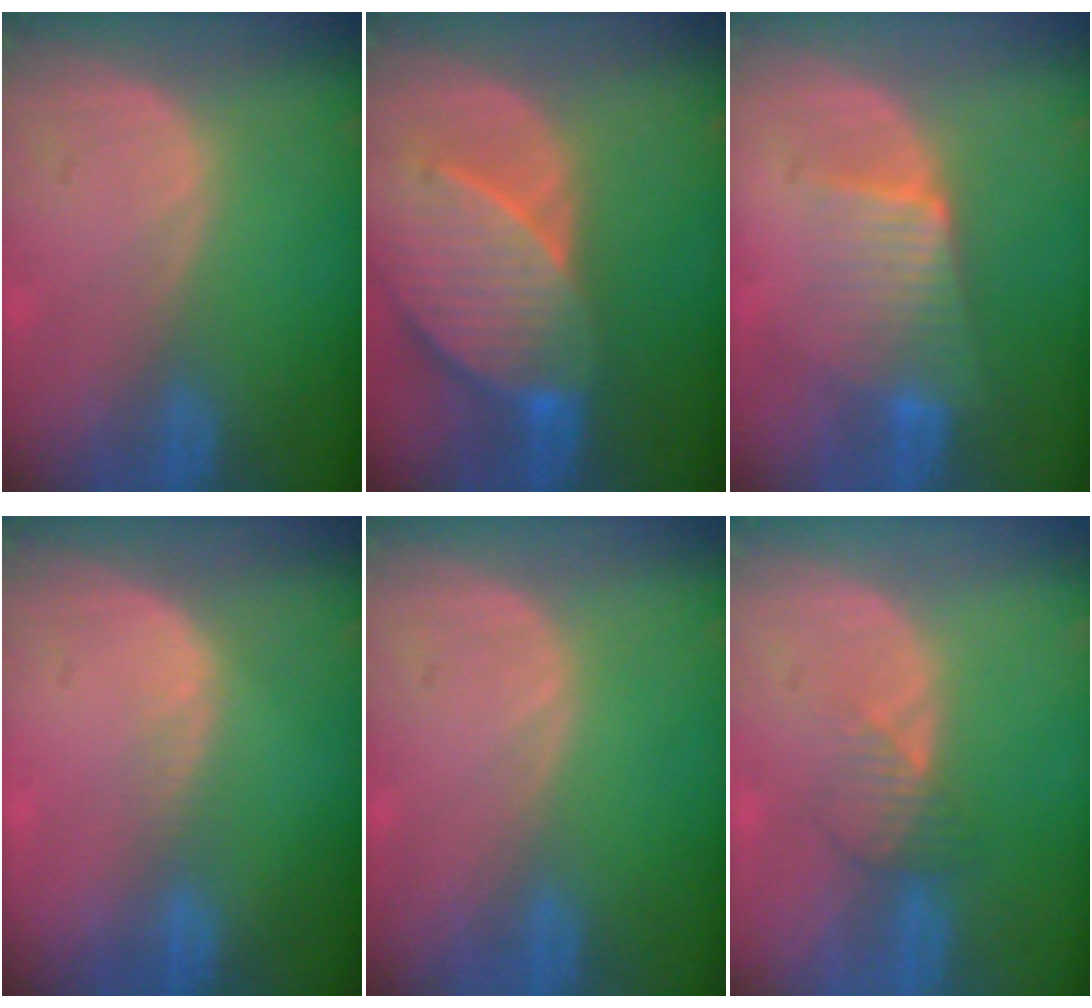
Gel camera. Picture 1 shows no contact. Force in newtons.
{"total": 10.1, "press": 8.9, "slide": 4.7}
{"total": 6.2, "press": 5.9, "slide": 1.8}
{"total": 1.5, "press": 1.0, "slide": 1.1}
{"total": 0.0}
{"total": 2.7, "press": 2.7, "slide": 0.3}